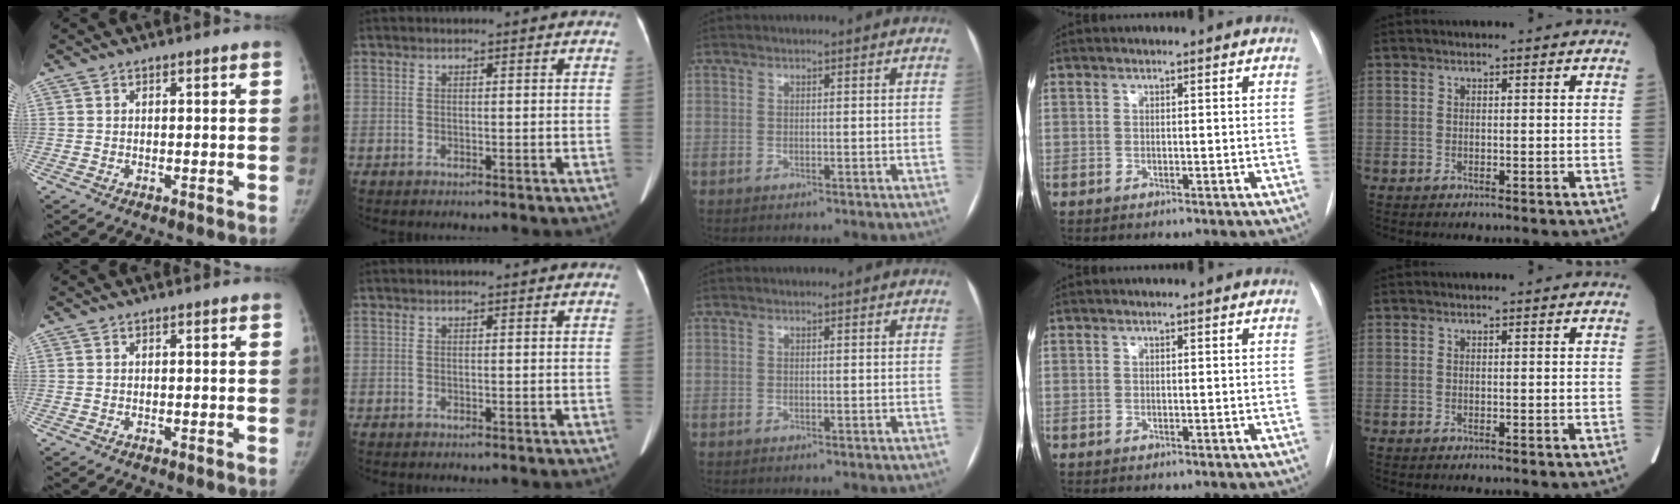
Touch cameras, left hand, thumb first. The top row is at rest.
{}